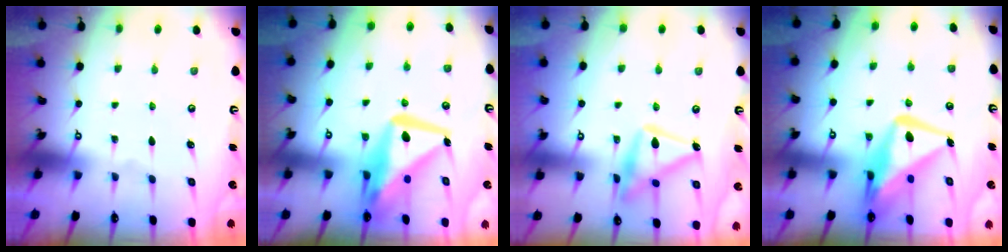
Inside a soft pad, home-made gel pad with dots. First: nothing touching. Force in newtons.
{"total": 14.9, "press": 14.8, "slide": 1.3}
{"total": 15.7, "press": 15.6, "slide": 1.0}
{"total": 14.9, "press": 14.8, "slide": 1.6}